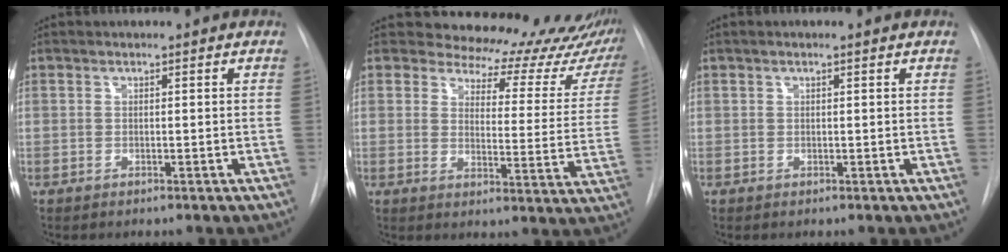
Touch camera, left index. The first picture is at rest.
{"total": 21.8, "force": [20.4, 6.4, 4.2], "torque": [-0.020, -0.087, 0.212]}
{"total": 0.7, "force": [0.4, 0.0, 0.6], "torque": [-0.014, 0.006, 0.007]}